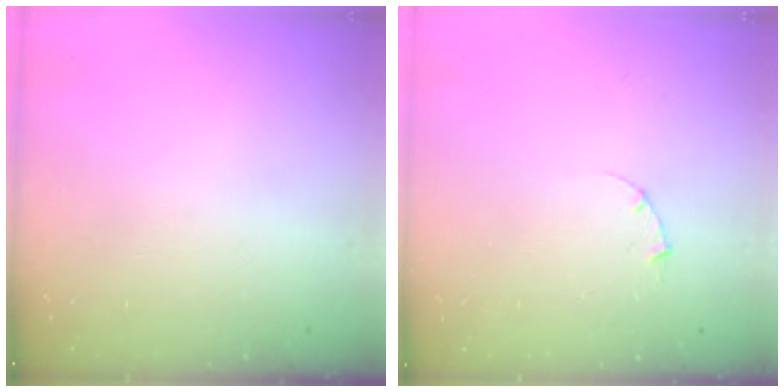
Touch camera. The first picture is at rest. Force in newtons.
{"total": 1.0, "press": 1.0, "slide": 0.3}